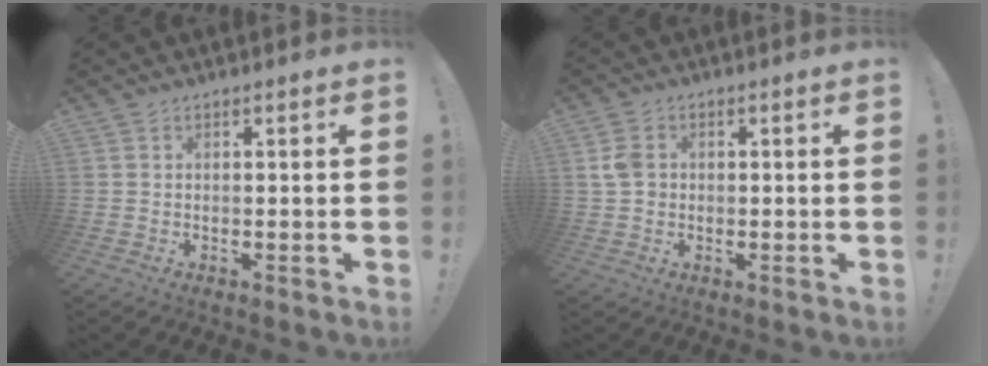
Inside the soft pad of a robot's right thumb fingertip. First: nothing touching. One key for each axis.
{"total": 4.7, "fx": 0.4, "fy": 3.8, "fz": 2.7, "tx": -0.047, "ty": 0.006, "tz": 0.009}